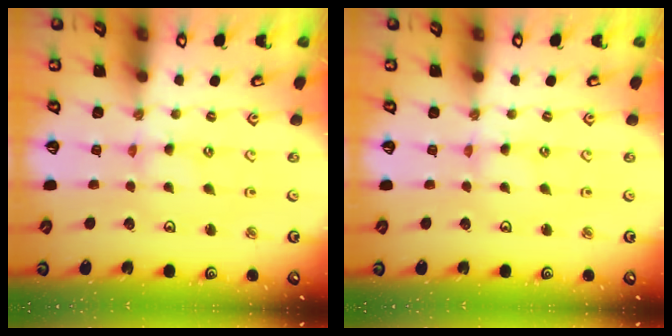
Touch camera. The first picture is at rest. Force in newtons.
{"total": 0.6, "press": 0.6, "slide": 0.1}